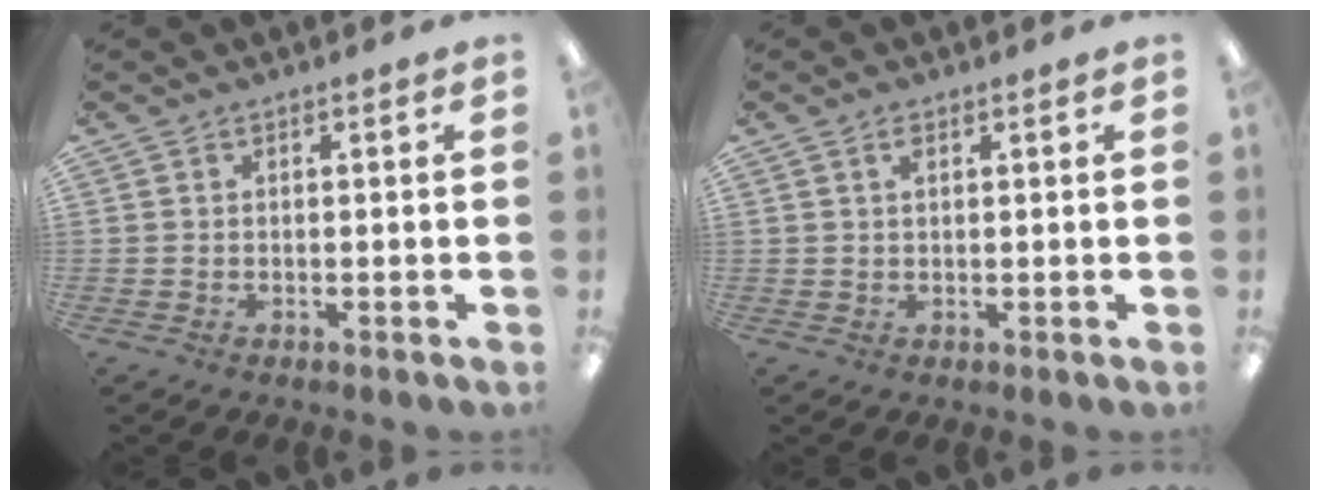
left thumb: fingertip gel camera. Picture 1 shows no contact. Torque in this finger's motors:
{"motor_torque": [-0.32, -0.18, 0.01, 0.04, 0.02]}